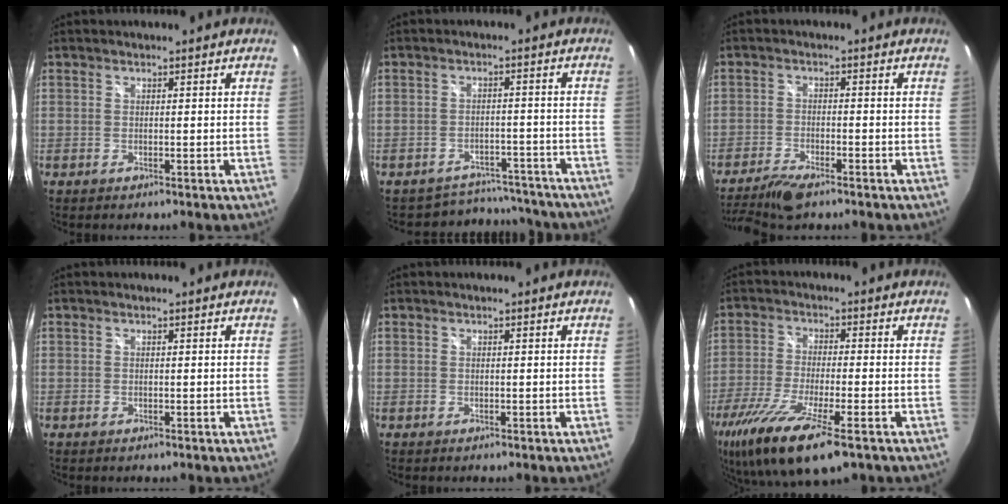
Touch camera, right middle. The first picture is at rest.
{"total": 11.2, "force": [-10.3, 4.3, 1.3], "torque": [-0.030, 0.023, -0.127]}
{"total": 8.3, "force": [-6.5, 2.2, 4.8], "torque": [-0.119, -0.022, -0.119]}
{"total": 0.0}
{"total": 0.0}
{"total": 16.3, "force": [-9.6, 3.4, 12.8], "torque": [-0.261, -0.065, -0.175]}